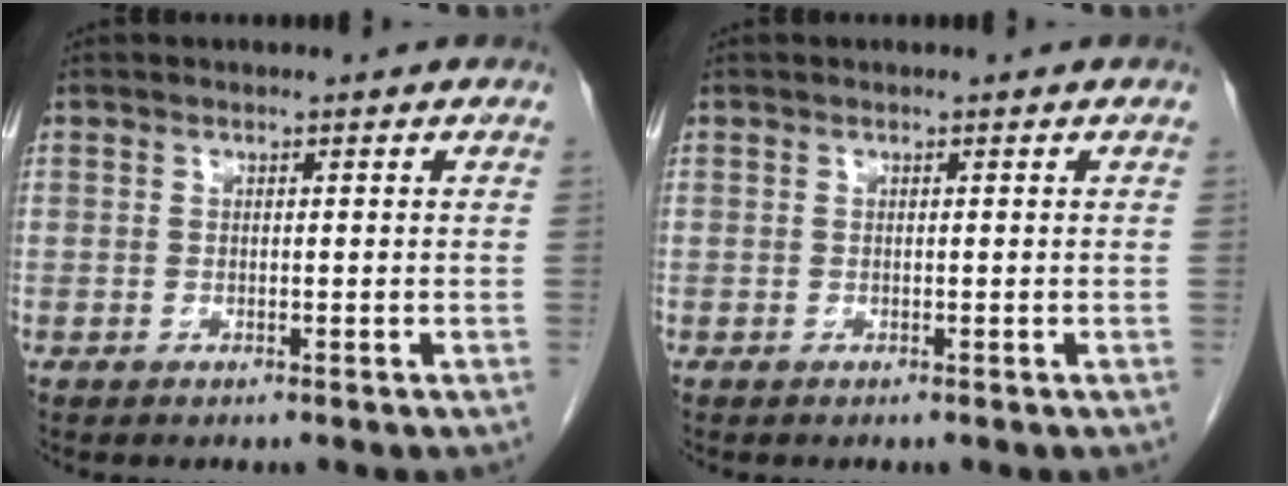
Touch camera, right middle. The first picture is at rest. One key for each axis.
{"total": 0.0}